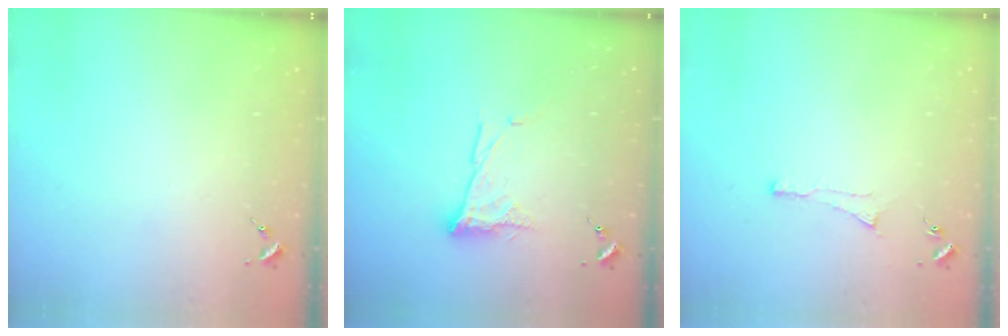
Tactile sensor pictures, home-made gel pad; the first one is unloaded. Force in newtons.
{"total": 10.5, "press": 10.5, "slide": 0.9}
{"total": 5.2, "press": 5.2, "slide": 0.5}